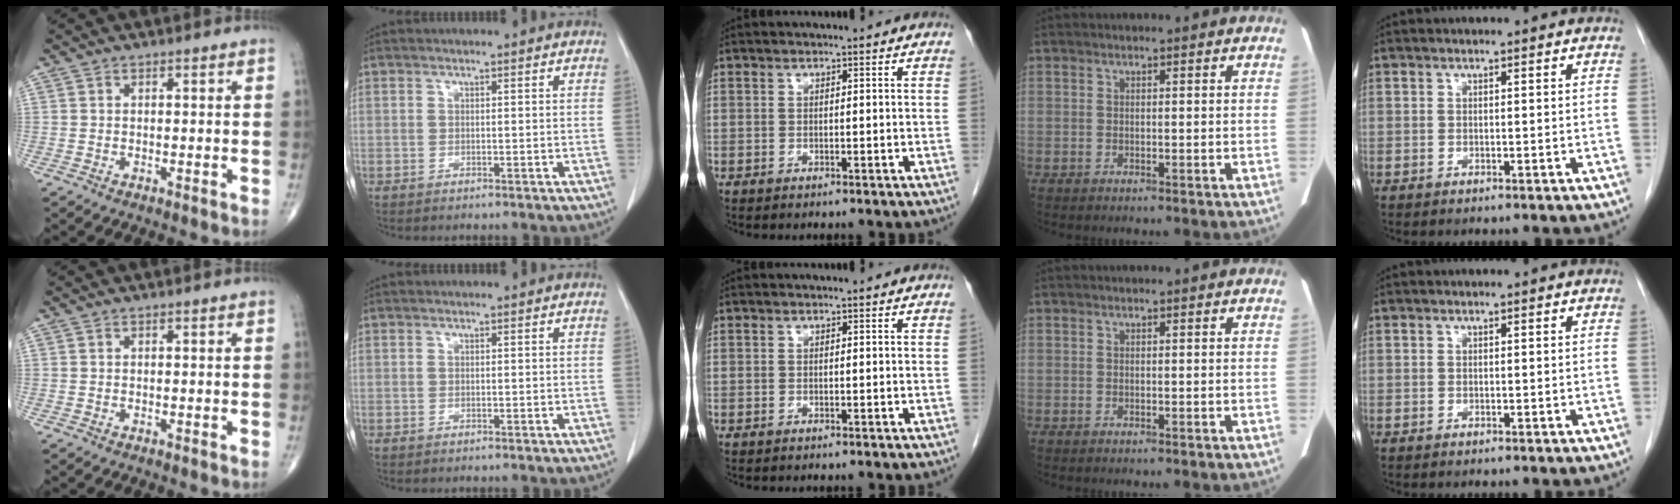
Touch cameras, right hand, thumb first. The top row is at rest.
{}